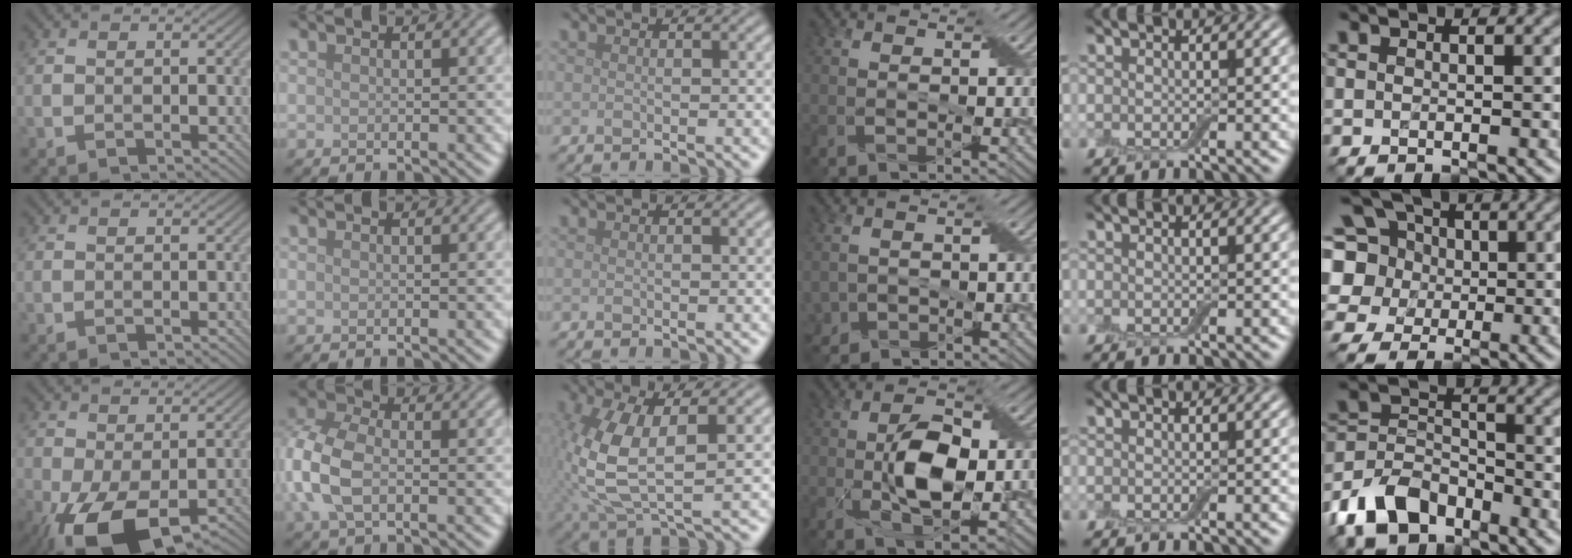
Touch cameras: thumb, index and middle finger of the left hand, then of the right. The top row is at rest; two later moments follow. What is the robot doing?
{"motion": "extract", "object": "airpods case & airpods"}